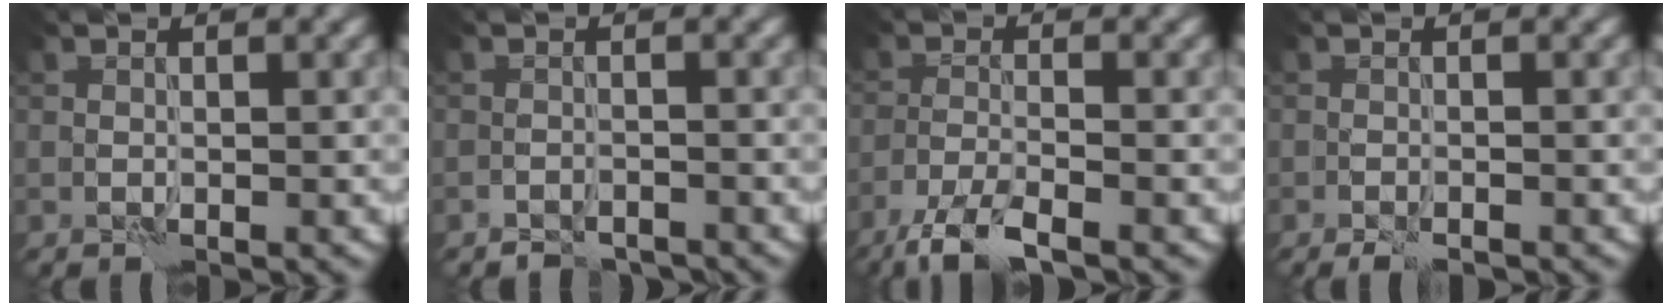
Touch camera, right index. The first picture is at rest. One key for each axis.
{"total": 1.9, "fx": -1.8, "fy": 0.6, "fz": 0.2, "tx": 0.002, "ty": 0.002, "tz": -0.031}
{"total": 4.7, "fx": -3.5, "fy": 1.0, "fz": 2.9, "tx": -0.058, "ty": -0.009, "tz": -0.074}
{"total": 1.6, "fx": -1.2, "fy": 0.4, "fz": 0.9, "tx": -0.021, "ty": -0.002, "tz": -0.023}